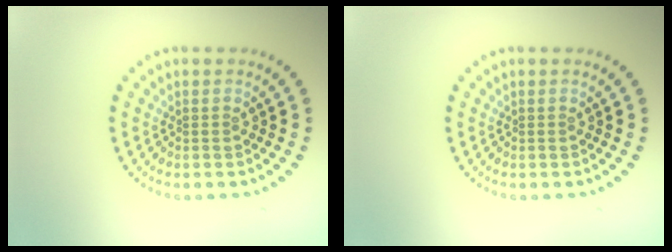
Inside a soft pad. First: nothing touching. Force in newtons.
{"total": 0.0}